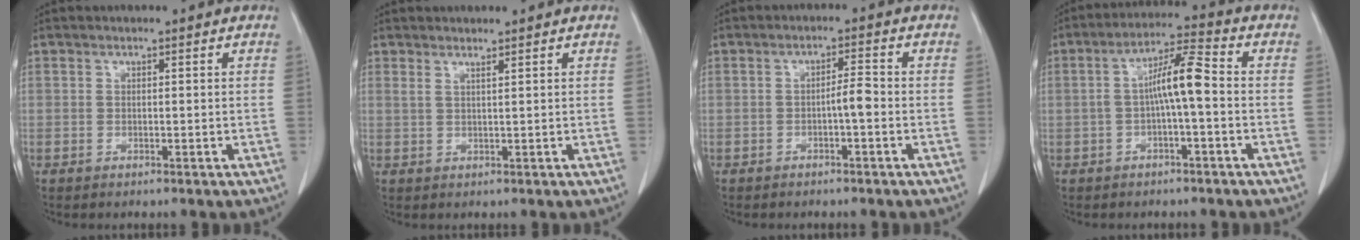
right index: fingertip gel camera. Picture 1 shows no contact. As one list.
[{"total": 1.2, "force": [1.0, -0.3, 0.6], "torque": [-0.016, -0.003, 0.023]}, {"total": 2.7, "force": [-0.8, 0.3, 2.5], "torque": [-0.038, 0.005, -0.014]}, {"total": 7.1, "force": [-0.5, 0.9, 7.1], "torque": [-0.129, 0.025, -0.011]}]